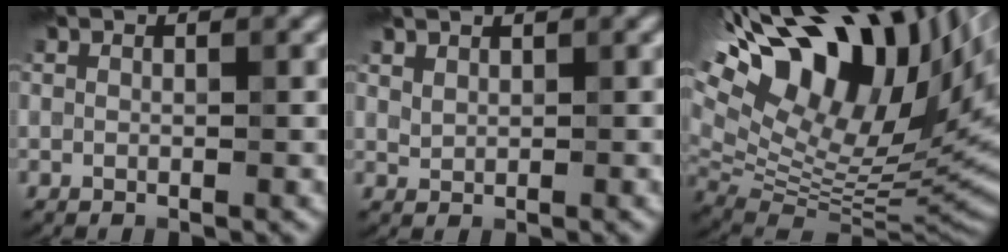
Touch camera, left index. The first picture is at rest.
{"total": 1.4, "force": [1.1, -0.5, -0.7], "torque": [-0.008, 0.001, 0.043]}
{"total": 16.4, "force": [7.8, 6.8, 12.7], "torque": [-0.235, 0.036, 0.175]}